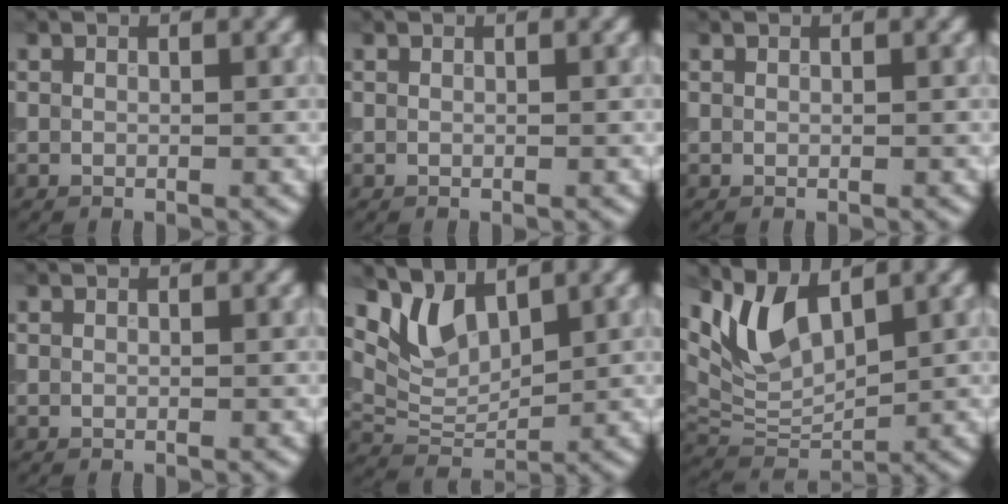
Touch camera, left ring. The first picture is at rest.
{"total": 0.0}
{"total": 0.0}
{"total": 0.0}
{"total": 4.3, "force": [2.9, 2.1, 2.3], "torque": [-0.051, -0.010, 0.057]}
{"total": 5.6, "force": [3.3, 2.6, 3.7], "torque": [-0.079, -0.003, 0.063]}